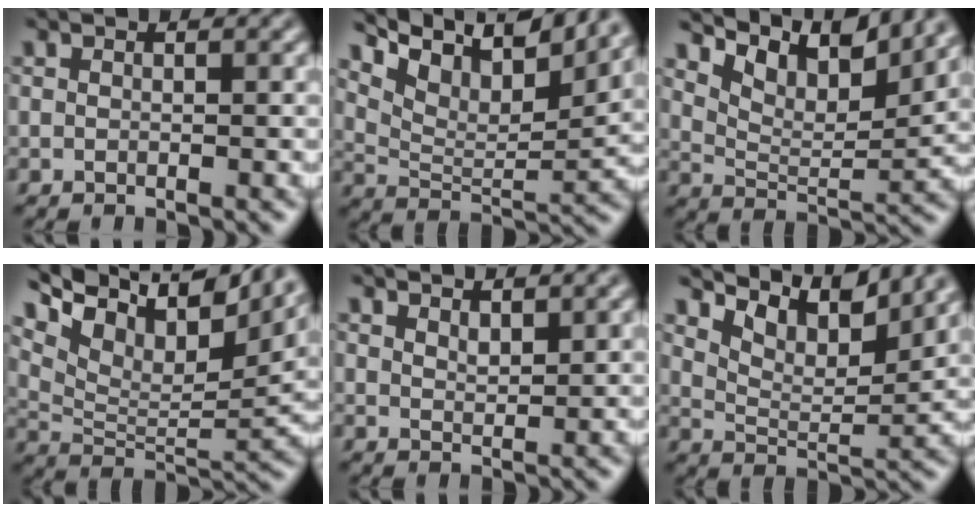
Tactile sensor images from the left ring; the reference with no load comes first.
{"total": 9.6, "force": [6.5, 3.6, 6.0], "torque": [-0.103, 0.019, 0.120]}
{"total": 7.8, "force": [5.7, 2.7, 4.7], "torque": [-0.084, 0.012, 0.103]}
{"total": 12.9, "force": [7.8, 5.8, 8.4], "torque": [-0.157, 0.049, 0.138]}
{"total": 1.7, "force": [1.5, 0.3, 0.7], "torque": [-0.008, 0.006, 0.028]}
{"total": 7.0, "force": [5.3, 2.2, 4.1], "torque": [-0.078, 0.012, 0.092]}